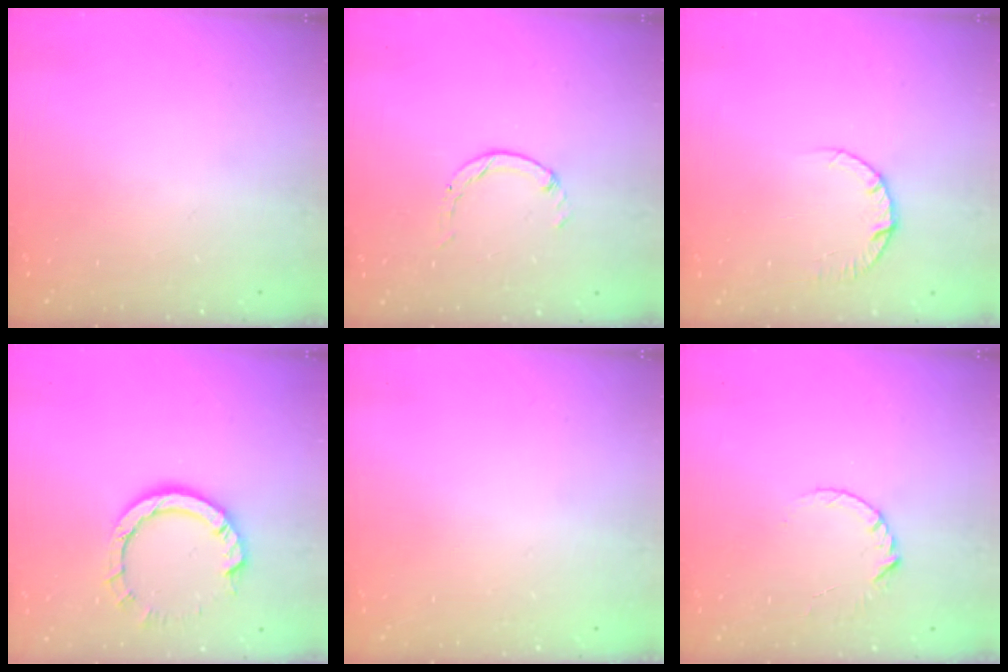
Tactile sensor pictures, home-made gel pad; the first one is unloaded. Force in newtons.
{"total": 0.0}
{"total": 4.5, "press": 4.5, "slide": 0.4}
{"total": 9.3, "press": 9.3, "slide": 1.0}
{"total": 2.6, "press": 2.6, "slide": 0.2}
{"total": 4.6, "press": 4.6, "slide": 0.5}